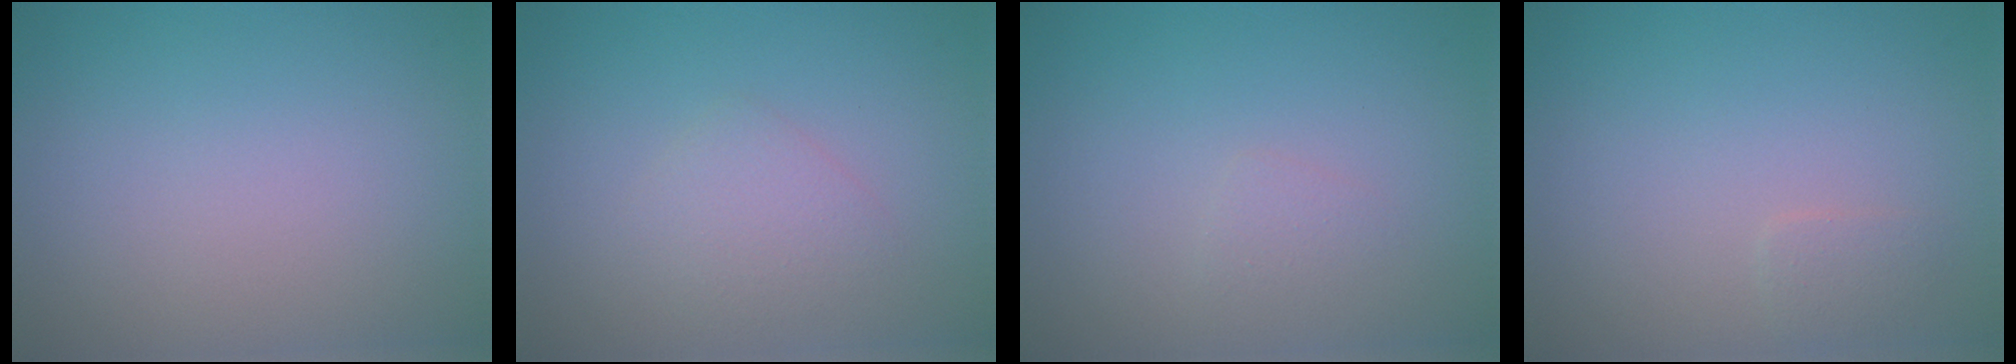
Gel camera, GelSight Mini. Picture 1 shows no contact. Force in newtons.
{"total": 1.8, "press": 1.8, "slide": 0.0}
{"total": 0.7, "press": 0.7, "slide": 0.0}
{"total": 0.9, "press": 0.9, "slide": 0.1}